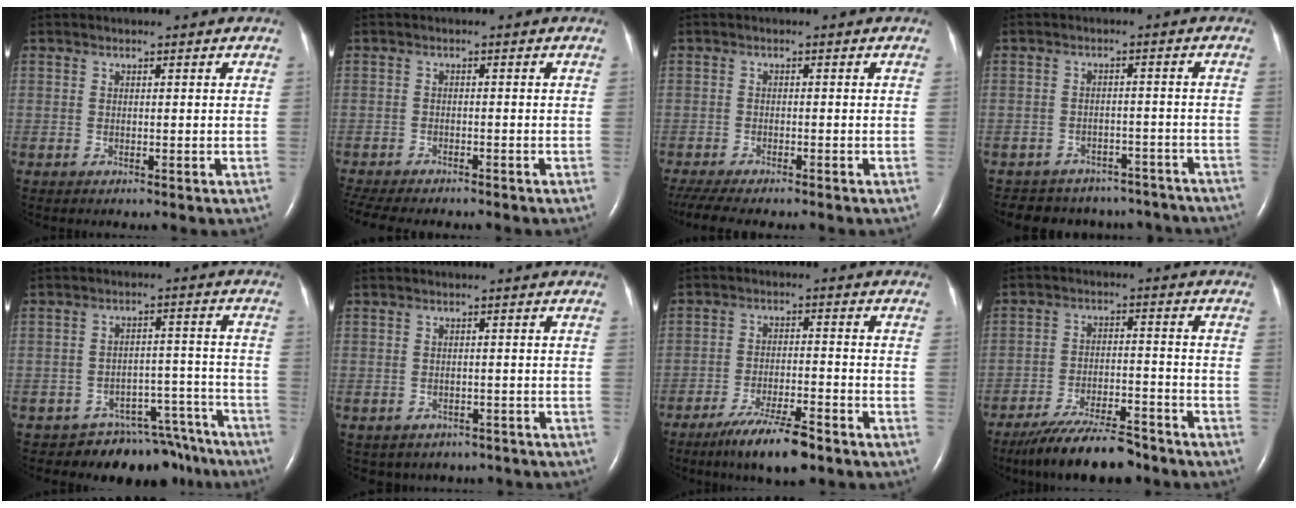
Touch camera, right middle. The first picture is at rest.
{"total": 11.2, "force": [-9.7, 2.5, 5.1], "torque": [-0.089, -0.010, -0.137]}
{"total": 9.2, "force": [-7.7, 1.4, 4.7], "torque": [-0.076, -0.009, -0.119]}
{"total": 14.5, "force": [-12.9, 6.0, 2.5], "torque": [-0.038, 0.020, -0.139]}
{"total": 12.1, "force": [-11.1, 4.7, 0.5], "torque": [0.027, 0.055, -0.139]}
{"total": 7.6, "force": [-6.3, 4.1, 1.3], "torque": [-0.018, 0.006, -0.063]}
{"total": 9.0, "force": [-6.6, 1.2, 6.0], "torque": [-0.111, -0.019, -0.114]}
{"total": 12.5, "force": [-10.8, 2.1, 5.8], "torque": [-0.098, -0.009, -0.174]}